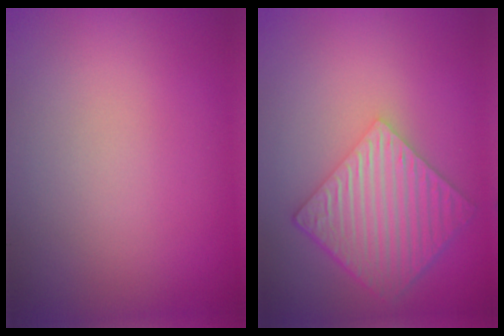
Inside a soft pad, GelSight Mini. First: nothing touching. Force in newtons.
{"total": 6.2, "press": 4.5, "slide": 4.3}